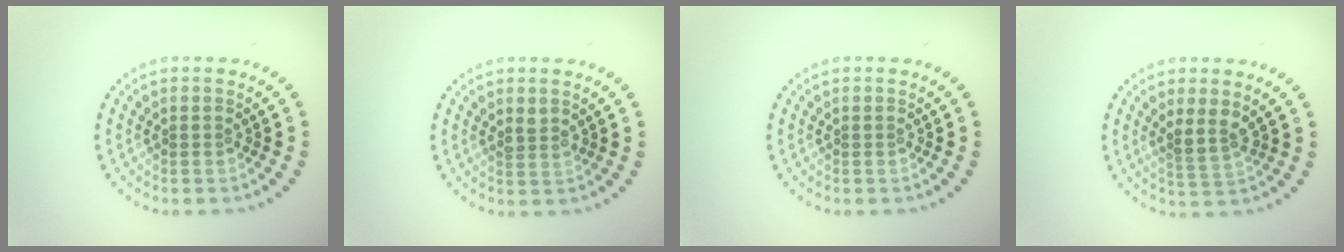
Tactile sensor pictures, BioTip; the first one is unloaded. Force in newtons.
{"total": 1.2, "press": 0.9, "slide": 0.7}
{"total": 0.0}
{"total": 2.3, "press": 1.7, "slide": 1.5}